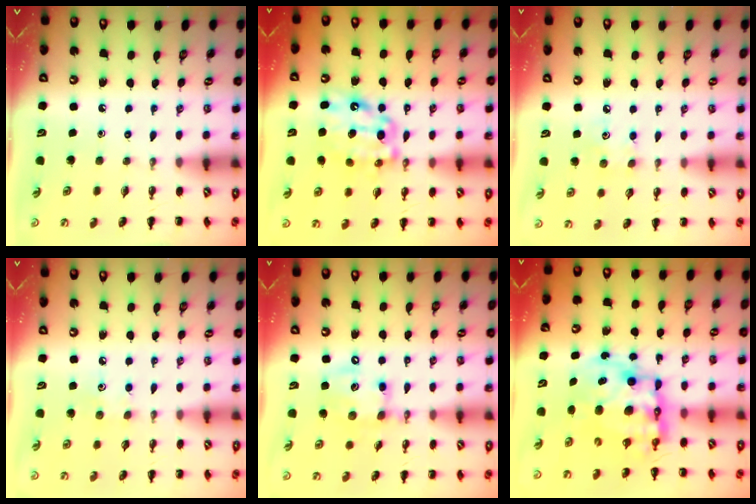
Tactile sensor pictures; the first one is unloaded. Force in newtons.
{"total": 12.2, "press": 12.1, "slide": 1.1}
{"total": 4.2, "press": 4.1, "slide": 0.9}
{"total": 6.2, "press": 6.1, "slide": 1.3}
{"total": 13.0, "press": 12.8, "slide": 2.2}
{"total": 12.8, "press": 12.4, "slide": 3.2}